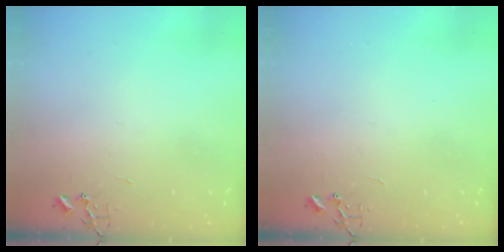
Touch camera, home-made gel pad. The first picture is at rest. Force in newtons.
{"total": 0.0}